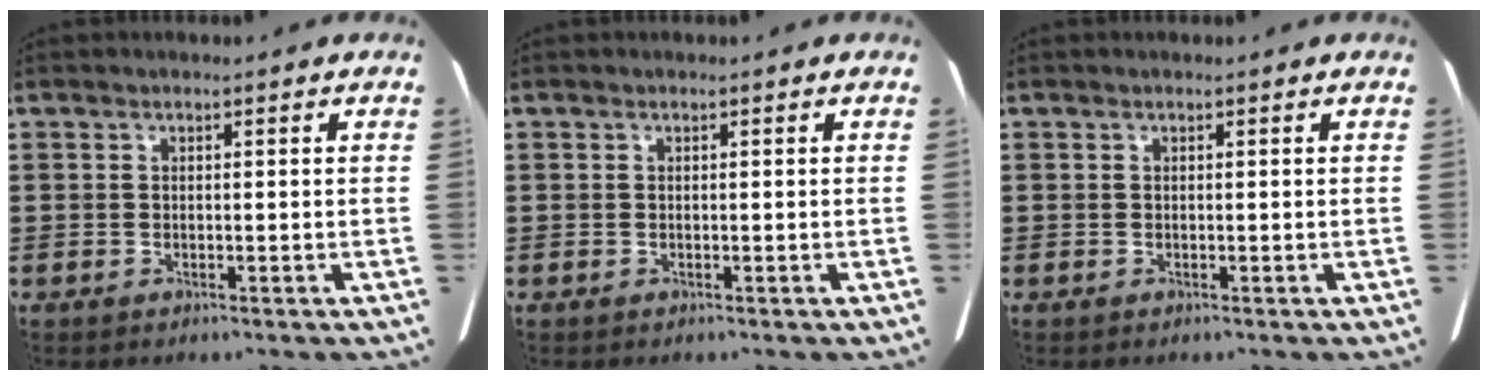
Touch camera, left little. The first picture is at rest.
{"total": 0.0}
{"total": 0.0}